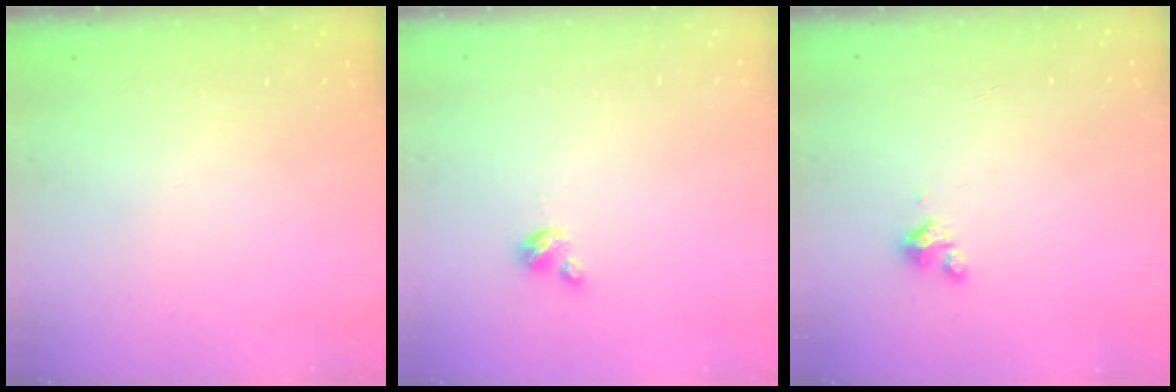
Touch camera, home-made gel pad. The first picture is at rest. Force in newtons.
{"total": 2.9, "press": 2.9, "slide": 0.3}
{"total": 5.0, "press": 5.0, "slide": 0.4}